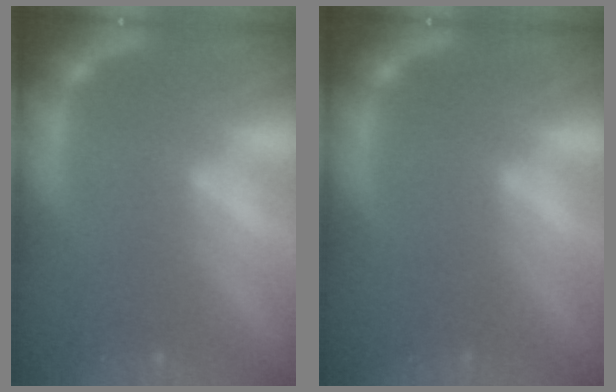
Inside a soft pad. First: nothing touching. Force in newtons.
{"total": 0.0}